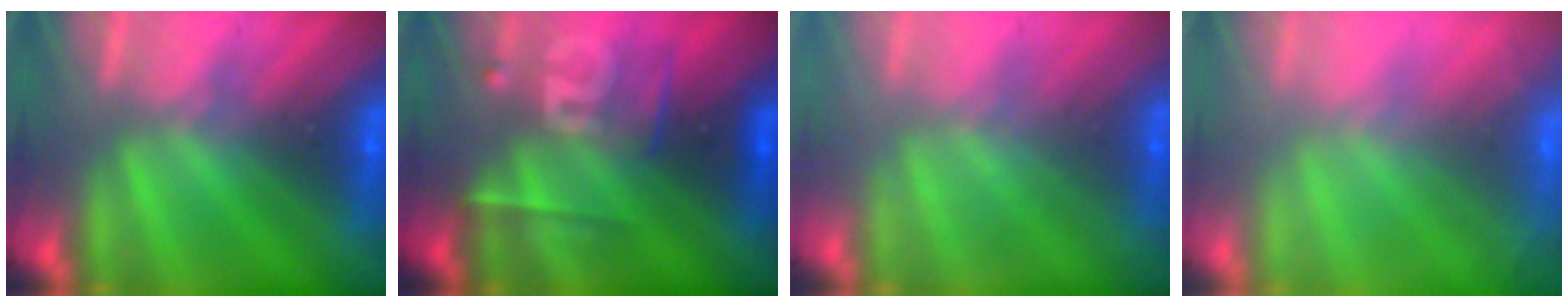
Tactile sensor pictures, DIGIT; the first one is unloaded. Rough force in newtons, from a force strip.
{"total": 2.4}
{"total": 2.1}
{"total": 11.4}